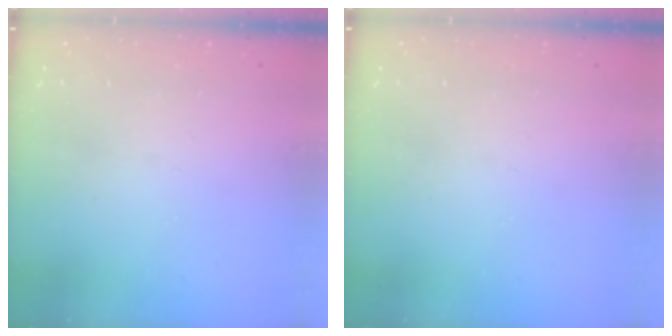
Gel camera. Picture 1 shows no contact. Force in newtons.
{"total": 0.0}